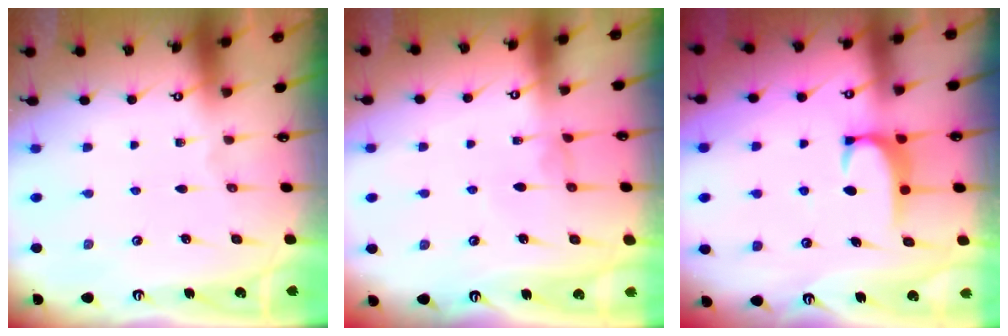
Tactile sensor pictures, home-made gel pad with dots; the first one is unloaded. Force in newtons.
{"total": 0.8, "press": 0.6, "slide": 0.5}
{"total": 2.0, "press": 1.9, "slide": 0.5}